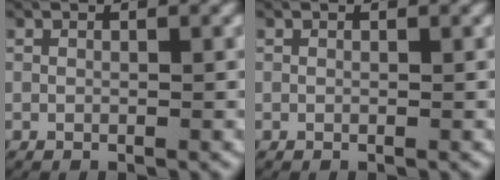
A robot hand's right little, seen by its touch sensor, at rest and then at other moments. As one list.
[{"total": 0.0}]